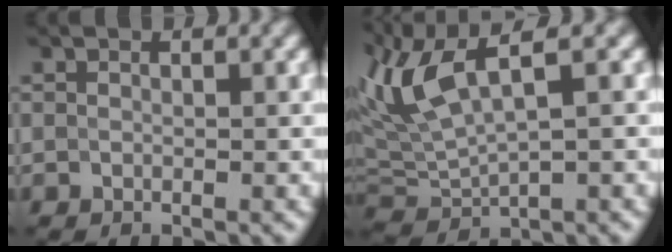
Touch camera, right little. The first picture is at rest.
{"total": 6.3, "force": [2.8, 2.0, 5.3], "torque": [-0.125, 0.014, 0.057]}